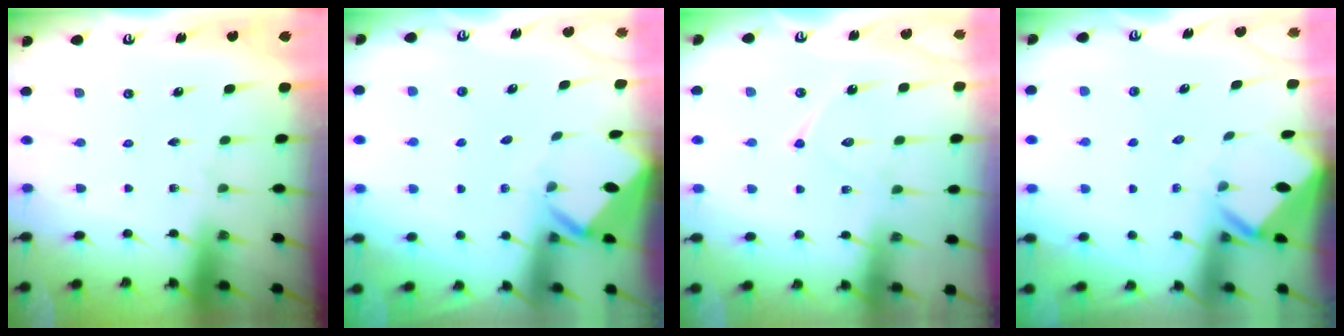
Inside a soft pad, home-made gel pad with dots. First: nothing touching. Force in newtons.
{"total": 3.9, "press": 3.8, "slide": 0.4}
{"total": 9.8, "press": 9.7, "slide": 0.8}
{"total": 2.9, "press": 2.9, "slide": 0.2}